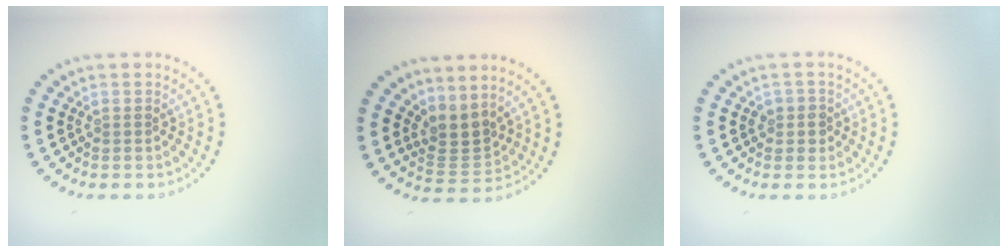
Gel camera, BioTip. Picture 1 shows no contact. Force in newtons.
{"total": 2.8, "press": 2.0, "slide": 1.9}
{"total": 1.5, "press": 1.3, "slide": 0.6}